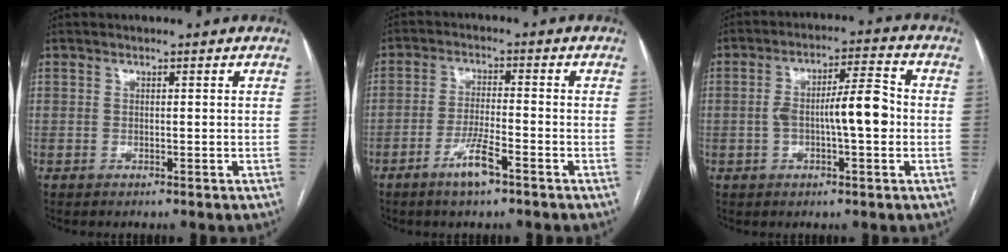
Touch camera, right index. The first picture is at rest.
{"total": 5.4, "force": [-3.4, 0.6, 4.2], "torque": [-0.082, -0.004, -0.063]}
{"total": 8.6, "force": [-0.9, 1.7, 8.4], "torque": [-0.146, 0.019, -0.016]}